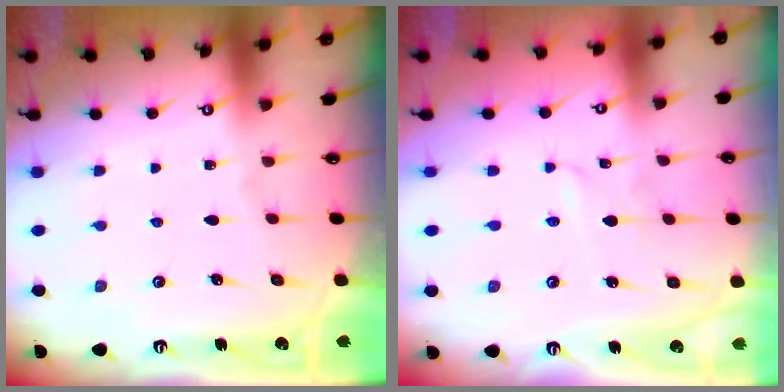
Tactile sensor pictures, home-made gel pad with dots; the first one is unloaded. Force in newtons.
{"total": 1.2, "press": 1.2, "slide": 0.1}